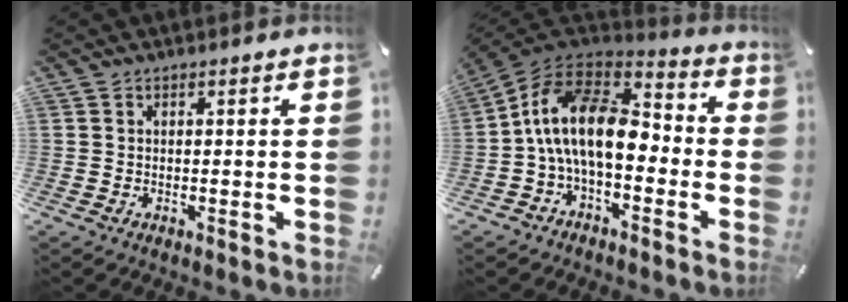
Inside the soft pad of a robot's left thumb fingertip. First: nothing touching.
{"total": 15.9, "force": [-1.6, 9.3, 12.7], "torque": [-0.258, 0.020, -0.032]}